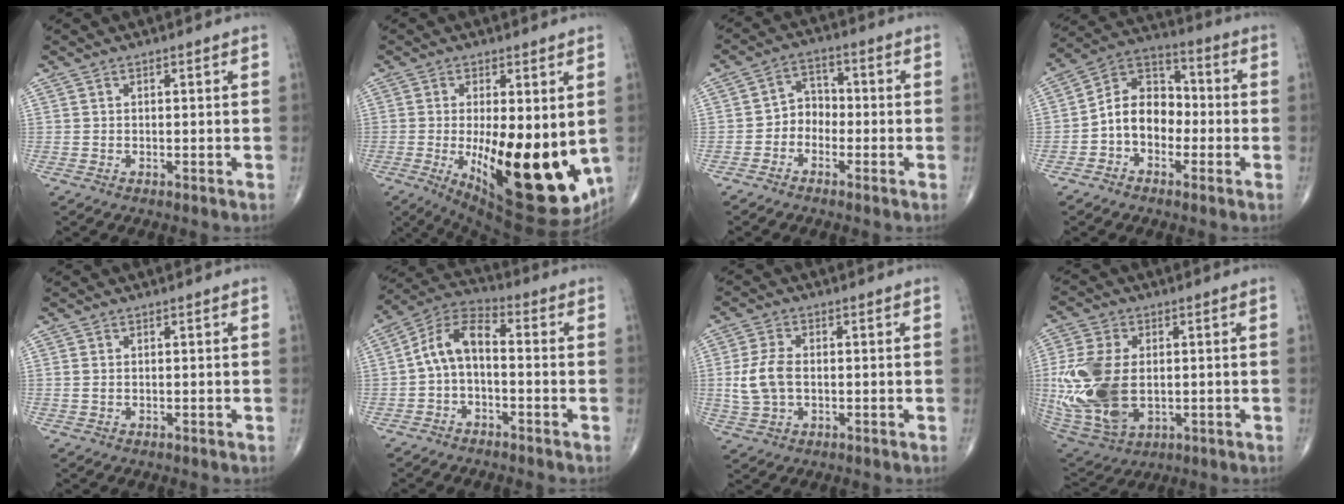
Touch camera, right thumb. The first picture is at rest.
{"total": 22.2, "force": [-3.1, 8.2, 20.4], "torque": [-0.261, -0.039, -0.018]}
{"total": 4.9, "force": [-1.8, 4.0, 2.2], "torque": [-0.007, 0.026, -0.047]}
{"total": 10.8, "force": [-2.3, 8.1, 6.7], "torque": [-0.088, 0.042, -0.058]}
{"total": 1.2, "force": [0.0, 0.8, 0.8], "torque": [-0.021, 0.002, 0.002]}
{"total": 8.5, "force": [-1.1, 4.6, 7.0], "torque": [-0.124, 0.038, -0.037]}
{"total": 7.1, "force": [-0.2, 4.5, 5.5], "torque": [-0.119, 0.006, -0.003]}
{"total": 19.9, "force": [-0.6, 12.6, 15.4], "torque": [-0.346, -0.016, 0.006]}